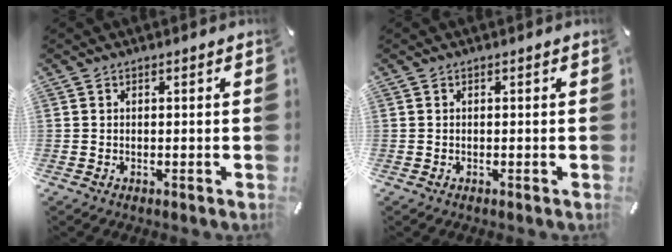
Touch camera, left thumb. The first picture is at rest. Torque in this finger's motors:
{"motor_torque": [-0.02, 0.01, -0.04, 0.01, 0.00]}